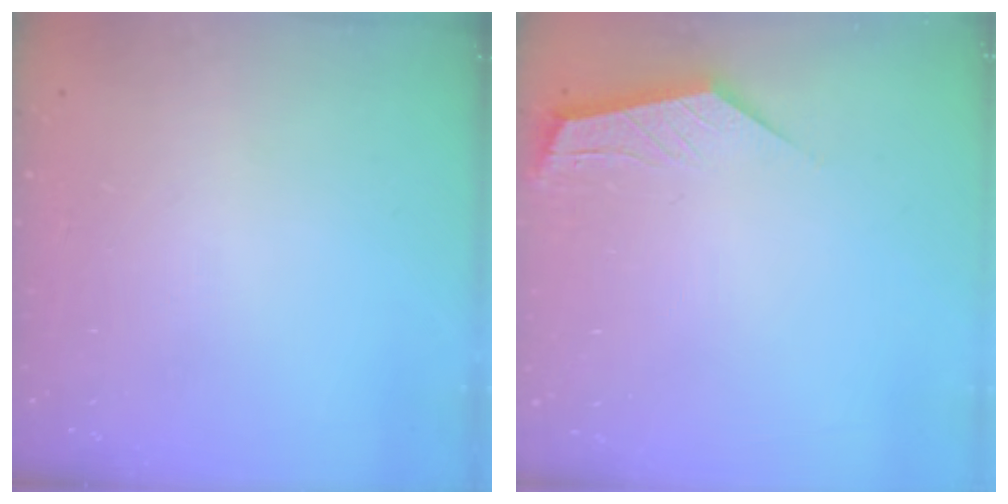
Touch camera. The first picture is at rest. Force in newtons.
{"total": 2.3, "press": 2.3, "slide": 0.3}